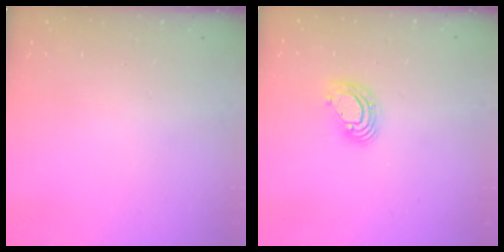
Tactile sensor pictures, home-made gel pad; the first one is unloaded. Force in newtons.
{"total": 8.7, "press": 8.6, "slide": 1.4}